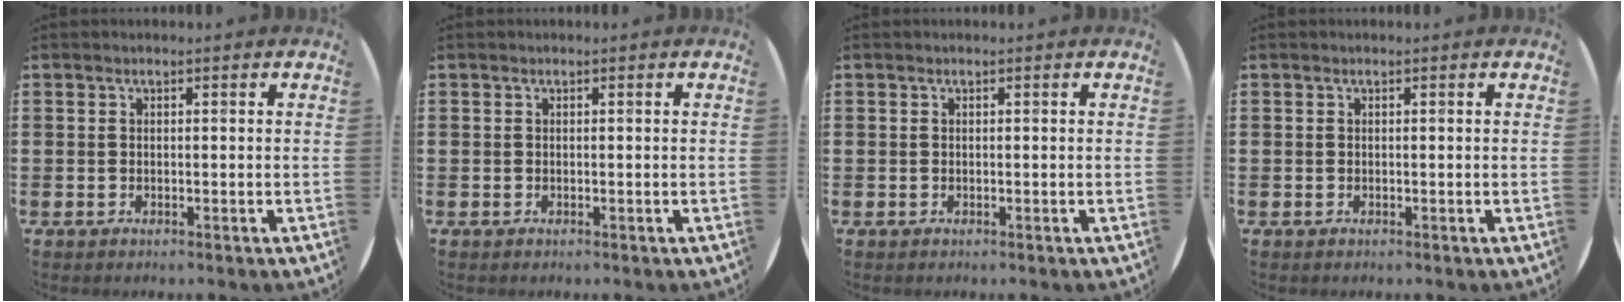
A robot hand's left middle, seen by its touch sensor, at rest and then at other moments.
{"total": 0.0}
{"total": 0.0}
{"total": 0.0}